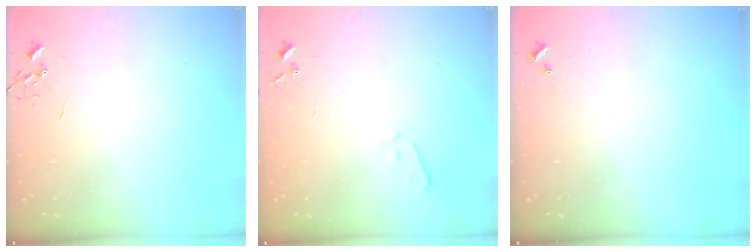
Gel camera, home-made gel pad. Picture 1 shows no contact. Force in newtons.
{"total": 3.4, "press": 3.4, "slide": 0.5}
{"total": 0.0}